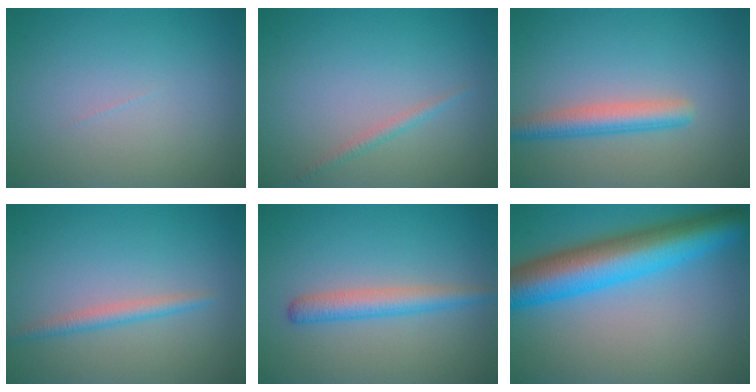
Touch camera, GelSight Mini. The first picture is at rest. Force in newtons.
{"total": 0.9, "press": 0.9, "slide": 0.1}
{"total": 3.3, "press": 3.3, "slide": 0.1}
{"total": 1.8, "press": 1.7, "slide": 0.1}
{"total": 2.9, "press": 2.9, "slide": 0.1}
{"total": 9.7, "press": 9.7, "slide": 0.2}